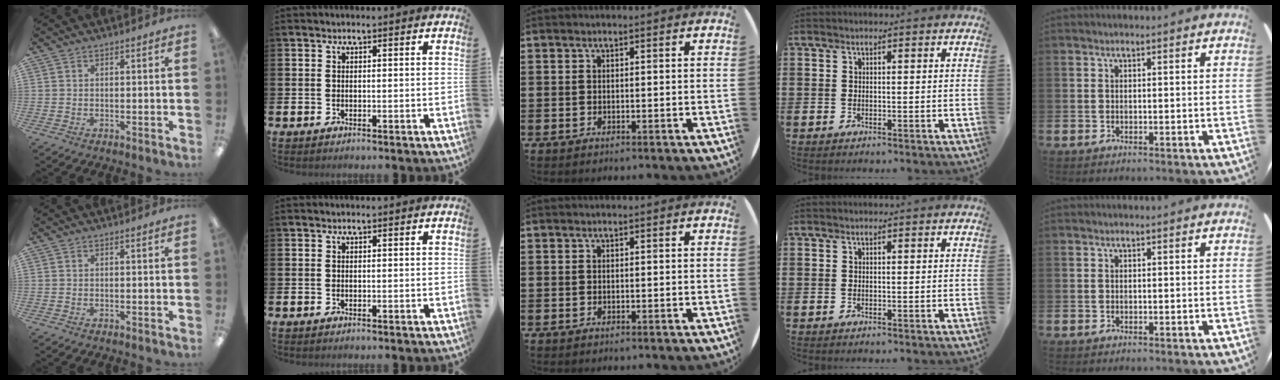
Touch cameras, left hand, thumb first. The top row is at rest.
{}